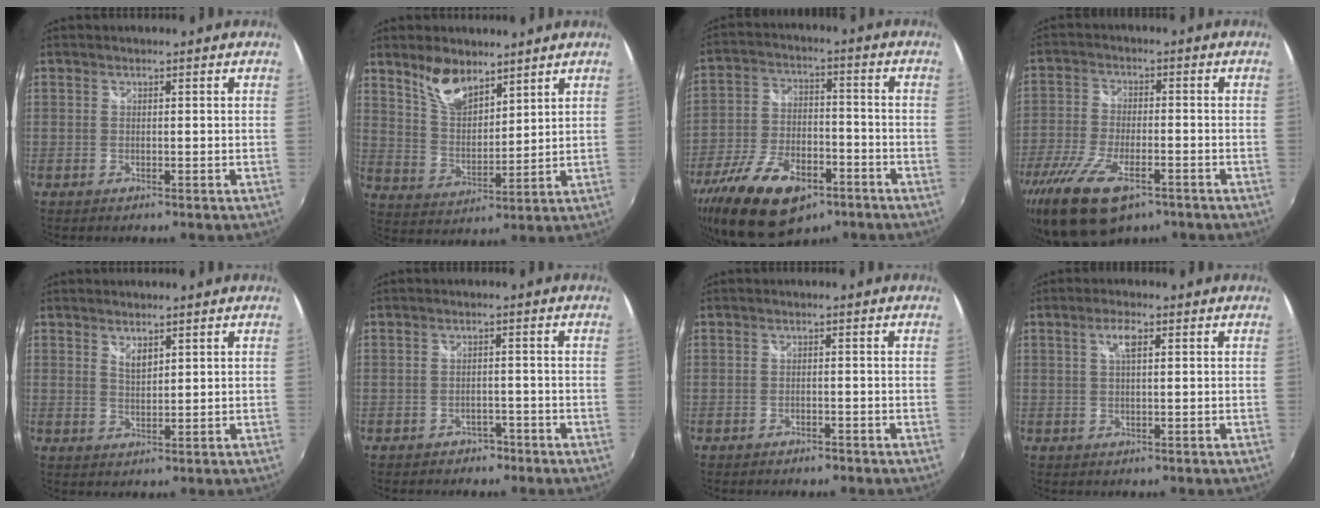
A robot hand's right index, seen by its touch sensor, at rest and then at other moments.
{"total": 8.9, "force": [6.6, 3.9, 4.6], "torque": [-0.082, 0.006, 0.131]}
{"total": 19.4, "force": [-11.6, 9.7, 12.1], "torque": [-0.261, -0.030, -0.194]}
{"total": 13.2, "force": [-8.3, 5.6, 8.7], "torque": [-0.200, -0.036, -0.155]}
{"total": 2.5, "force": [1.9, 0.9, 1.4], "torque": [-0.022, -0.004, 0.033]}
{"total": 3.6, "force": [-2.7, 2.3, 0.8], "torque": [-0.018, 0.002, -0.035]}
{"total": 1.7, "force": [-1.4, 0.7, 0.6], "torque": [-0.013, -0.004, -0.021]}
{"total": 2.9, "force": [1.1, 0.9, 2.5], "torque": [-0.047, 0.005, 0.018]}